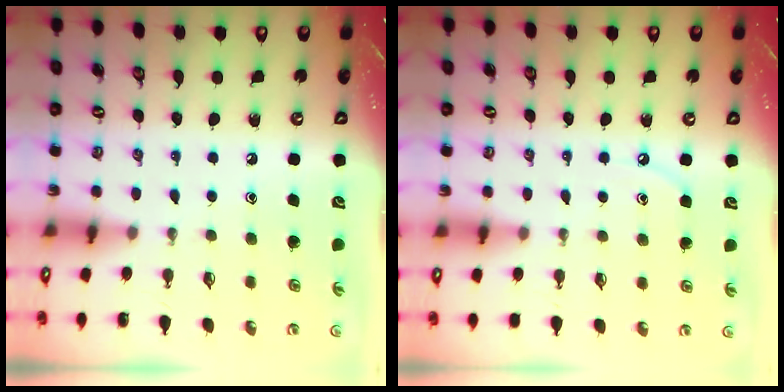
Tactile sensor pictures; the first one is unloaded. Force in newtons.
{"total": 3.9, "press": 3.9, "slide": 0.4}